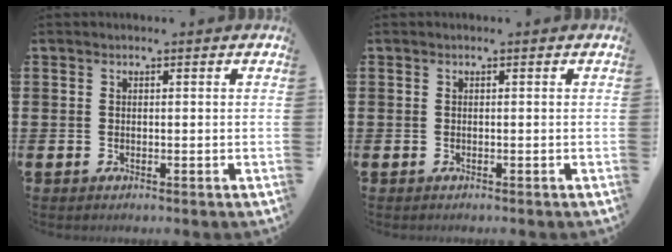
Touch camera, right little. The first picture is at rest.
{"total": 0.0}